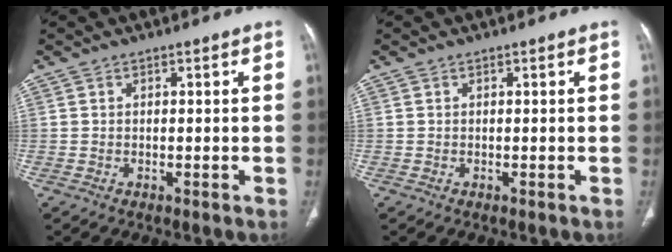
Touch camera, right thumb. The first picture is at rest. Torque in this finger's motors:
{"motor_torque": [0.02, 0.02, 0.22, -0.22, 0.00]}